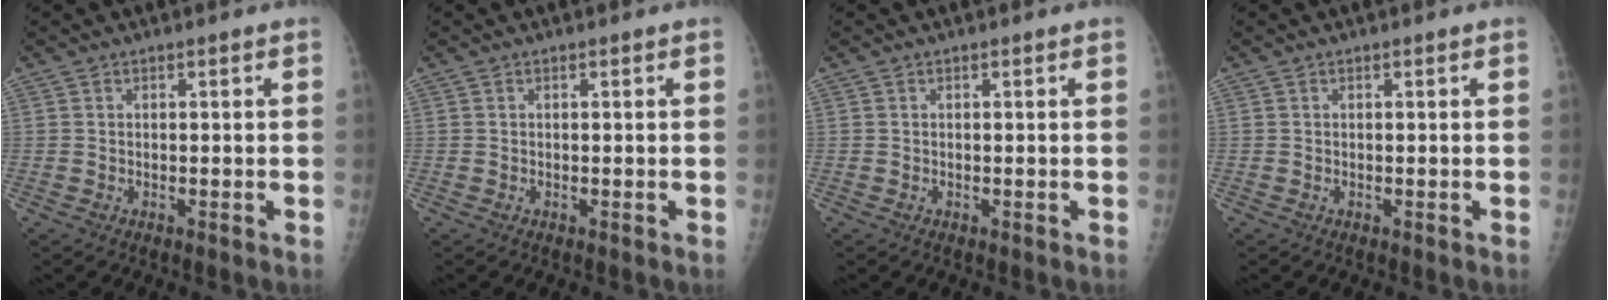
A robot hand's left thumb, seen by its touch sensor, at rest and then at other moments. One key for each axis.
{"total": 0.0}
{"total": 0.0}
{"total": 0.0}